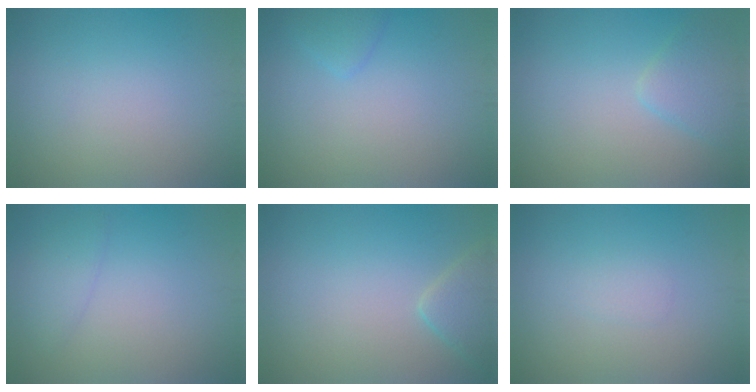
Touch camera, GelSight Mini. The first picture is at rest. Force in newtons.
{"total": 1.3, "press": 1.3, "slide": 0.0}
{"total": 2.5, "press": 2.5, "slide": 0.2}
{"total": 1.5, "press": 1.5, "slide": 0.2}
{"total": 2.6, "press": 2.6, "slide": 0.2}
{"total": 0.8, "press": 0.8, "slide": 0.1}